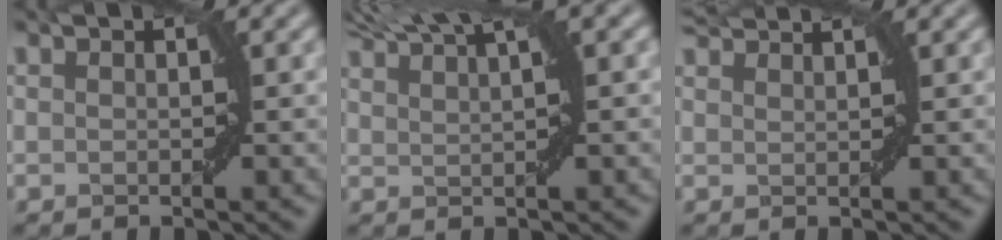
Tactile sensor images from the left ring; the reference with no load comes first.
{"total": 6.7, "force": [5.3, 1.1, 4.0], "torque": [-0.063, 0.029, 0.066]}
{"total": 2.8, "force": [2.7, 0.1, 0.8], "torque": [-0.008, 0.009, 0.041]}